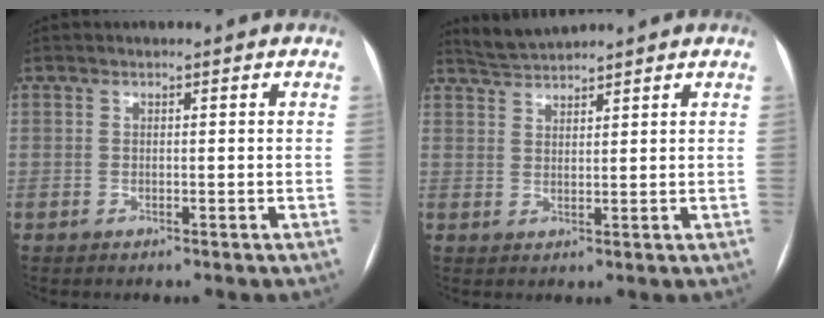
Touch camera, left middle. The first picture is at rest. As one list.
[{"total": 3.4, "force": [3.4, -0.5, 0.0], "torque": [-0.012, 0.011, 0.070]}]